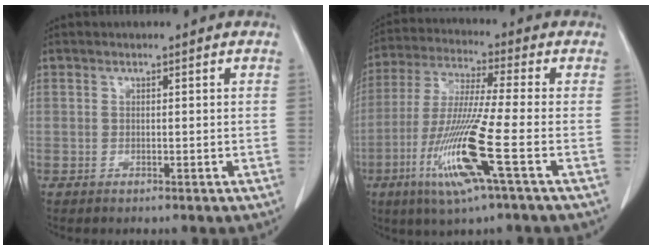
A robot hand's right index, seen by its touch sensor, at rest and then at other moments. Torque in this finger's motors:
{"motor_torque": [1.70, -0.44, 0.74, 0.15]}